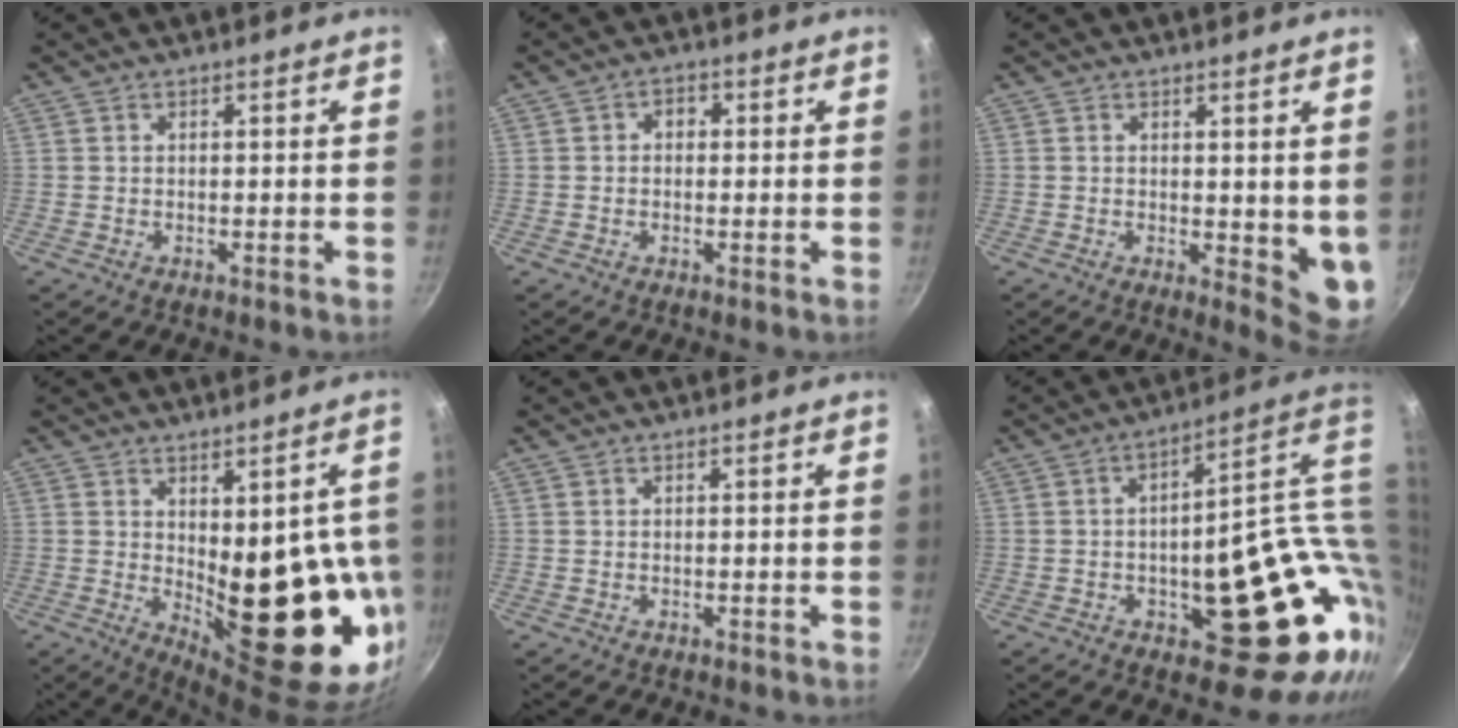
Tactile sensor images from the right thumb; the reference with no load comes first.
{"total": 2.3, "force": [0.2, 1.8, 1.3], "torque": [-0.011, 0.007, -0.001]}
{"total": 6.3, "force": [1.0, 2.7, 5.6], "torque": [-0.065, -0.021, 0.016]}
{"total": 19.8, "force": [-1.2, 8.4, 17.9], "torque": [-0.191, -0.031, 0.006]}
{"total": 0.0}
{"total": 24.7, "force": [2.8, 12.0, 21.4], "torque": [-0.228, 0.000, 0.065]}